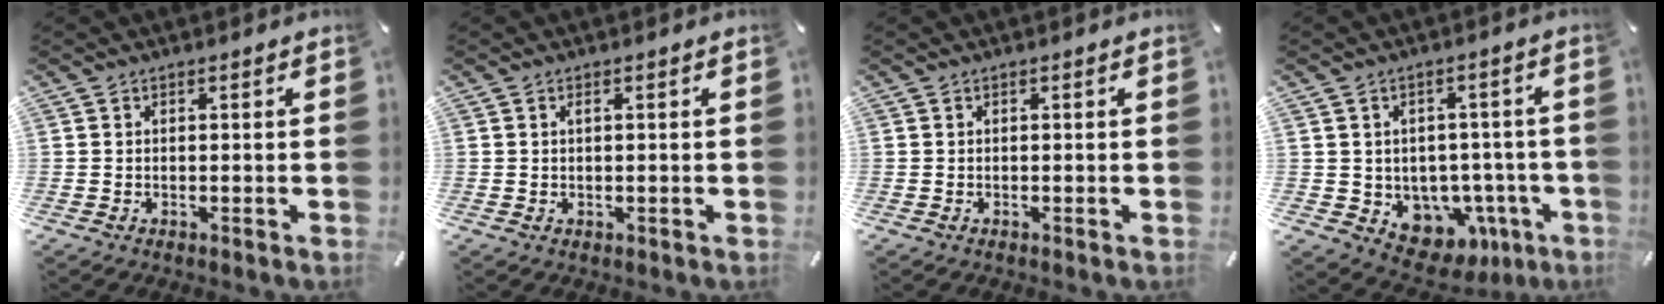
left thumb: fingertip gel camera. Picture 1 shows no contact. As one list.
[{"total": 1.1, "force": [0.4, 0.5, 0.9], "torque": [-0.018, 0.002, 0.006]}, {"total": 0.0}, {"total": 7.2, "force": [-2.0, 6.5, 2.4], "torque": [-0.021, -0.004, -0.023]}]